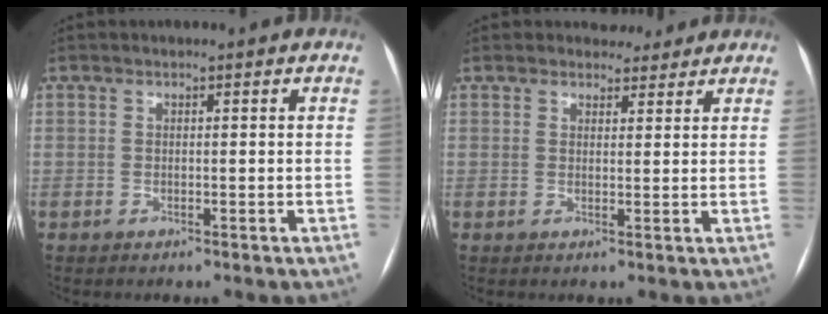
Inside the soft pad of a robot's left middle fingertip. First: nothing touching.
{"total": 3.2, "force": [2.8, 1.5, -0.2], "torque": [0.006, 0.000, 0.032]}